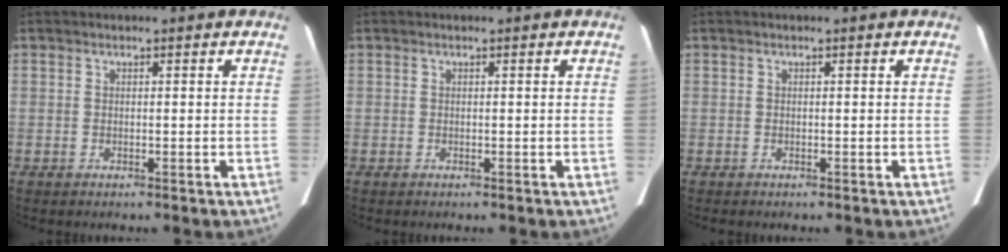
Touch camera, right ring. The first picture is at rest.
{"total": 0.0}
{"total": 0.0}